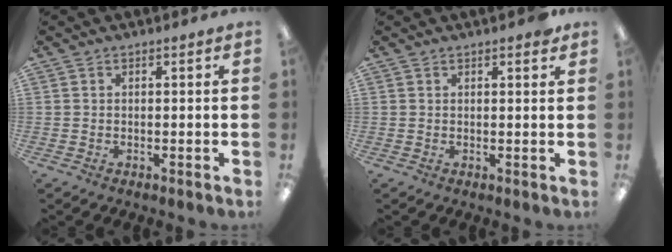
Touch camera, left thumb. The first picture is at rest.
{"total": 1.3, "force": [1.2, 0.2, 0.5], "torque": [0.004, -0.007, 0.018]}